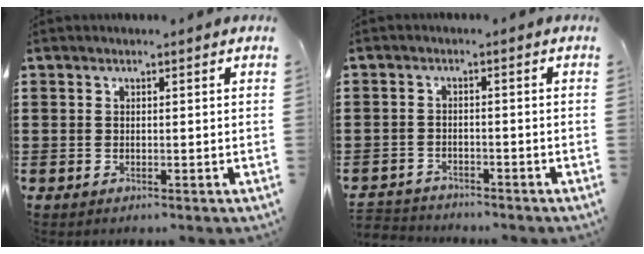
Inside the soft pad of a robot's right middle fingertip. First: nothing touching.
{"total": 2.4, "force": [-2.4, 0.4, -0.4], "torque": [-0.001, 0.000, -0.054]}